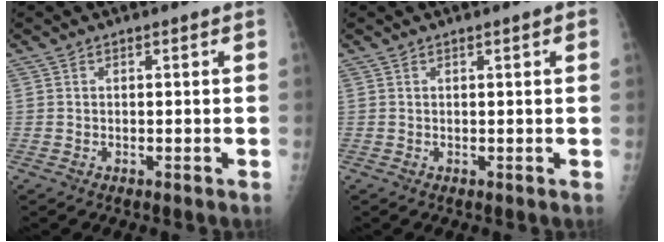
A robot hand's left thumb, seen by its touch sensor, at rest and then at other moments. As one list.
[{"total": 1.4, "force": [0.6, 0.1, 1.3], "torque": [-0.021, 0.002, 0.006]}]